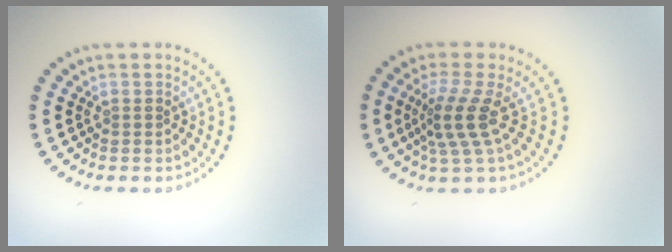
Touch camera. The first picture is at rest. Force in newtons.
{"total": 3.4, "press": 2.4, "slide": 2.5}